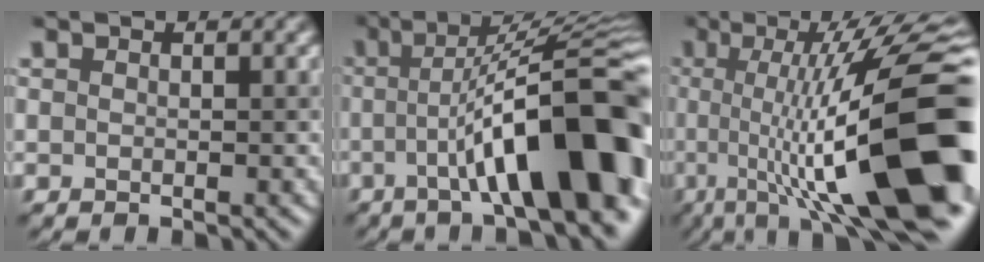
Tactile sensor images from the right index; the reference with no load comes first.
{"total": 13.9, "force": [-2.8, 2.7, 13.3], "torque": [-0.163, 0.027, -0.034]}
{"total": 17.6, "force": [-2.3, 4.9, 16.8], "torque": [-0.224, 0.027, -0.033]}